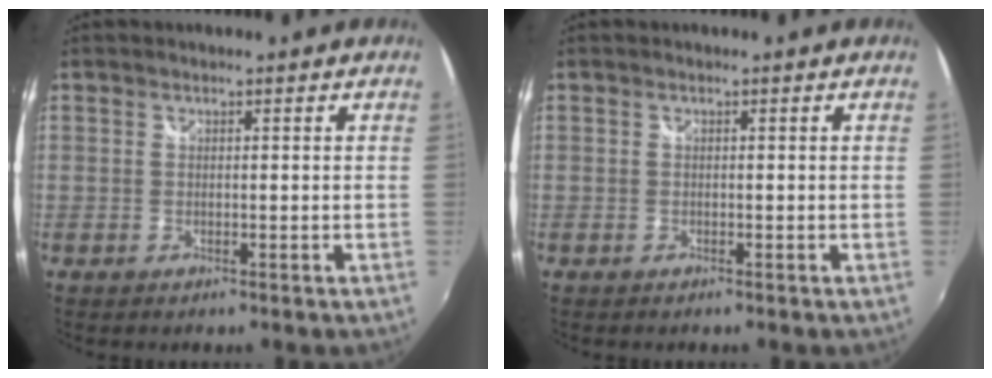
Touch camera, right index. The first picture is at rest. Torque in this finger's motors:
{"motor_torque": [0.06, -0.06, 0.05, 0.00]}